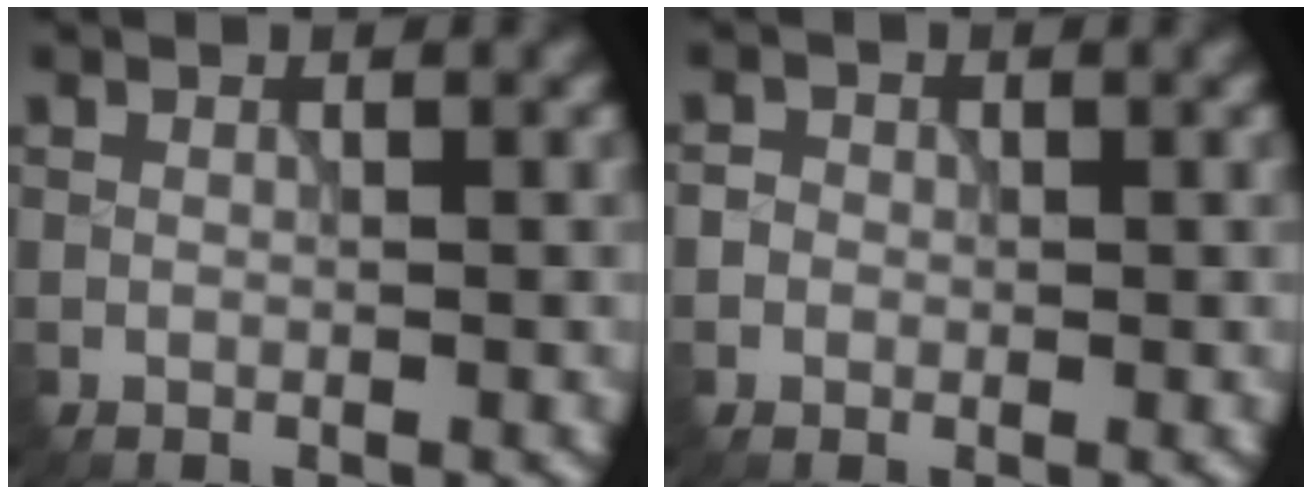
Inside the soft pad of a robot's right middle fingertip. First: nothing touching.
{"total": 1.6, "force": [0.1, 1.5, 0.4], "torque": [0.006, 0.002, -0.007]}